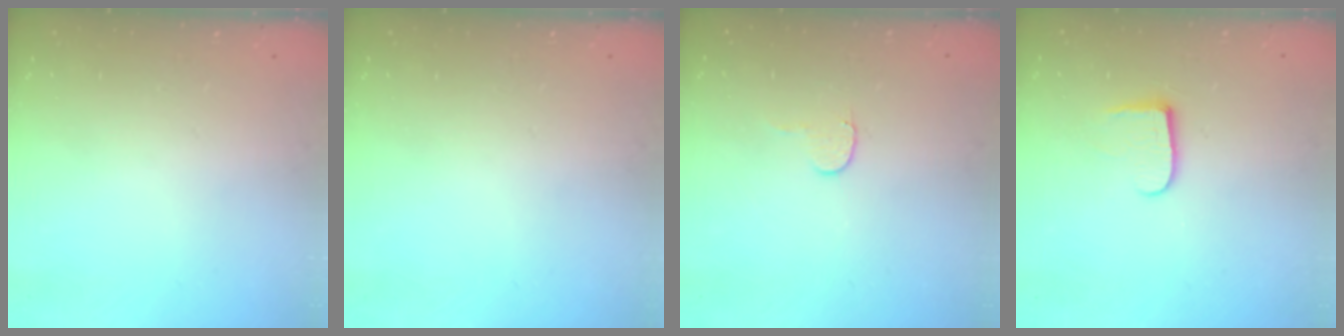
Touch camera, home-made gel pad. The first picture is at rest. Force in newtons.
{"total": 0.0}
{"total": 4.4, "press": 4.4, "slide": 0.3}
{"total": 6.9, "press": 6.9, "slide": 0.7}